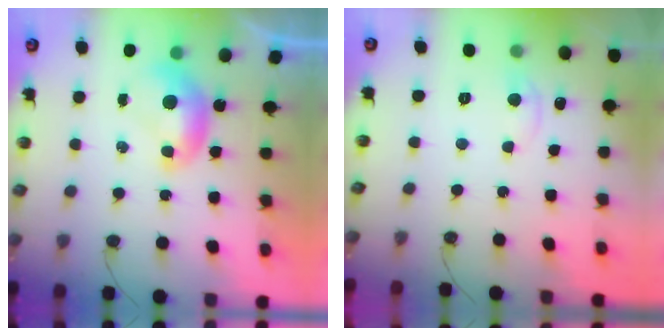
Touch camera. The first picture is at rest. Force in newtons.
{"total": 1.1, "press": 1.0, "slide": 0.5}